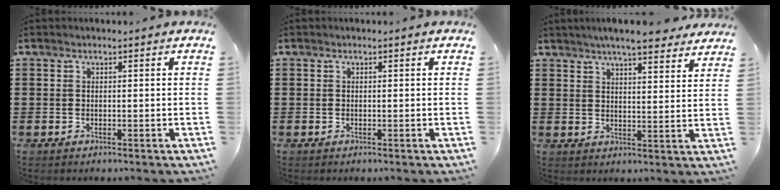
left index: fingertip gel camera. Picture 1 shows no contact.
{"total": 0.0}
{"total": 6.0, "force": [5.5, 0.2, 2.5], "torque": [-0.065, -0.016, 0.098]}